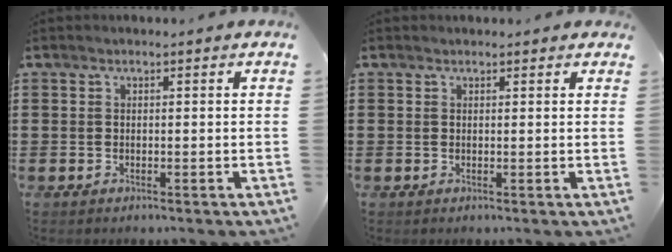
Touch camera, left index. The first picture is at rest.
{"total": 0.7, "force": [0.6, 0.4, 0.1], "torque": [-0.002, 0.002, 0.012]}